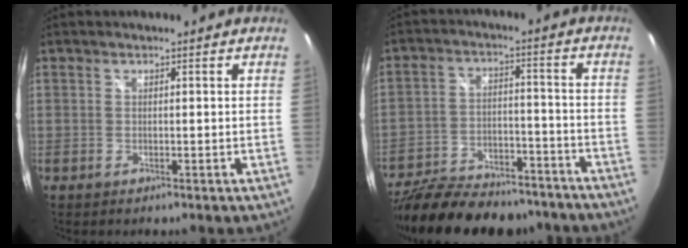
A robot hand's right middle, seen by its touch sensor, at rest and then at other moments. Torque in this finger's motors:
{"motor_torque": [1.05, -1.09, 0.26, 0.10]}